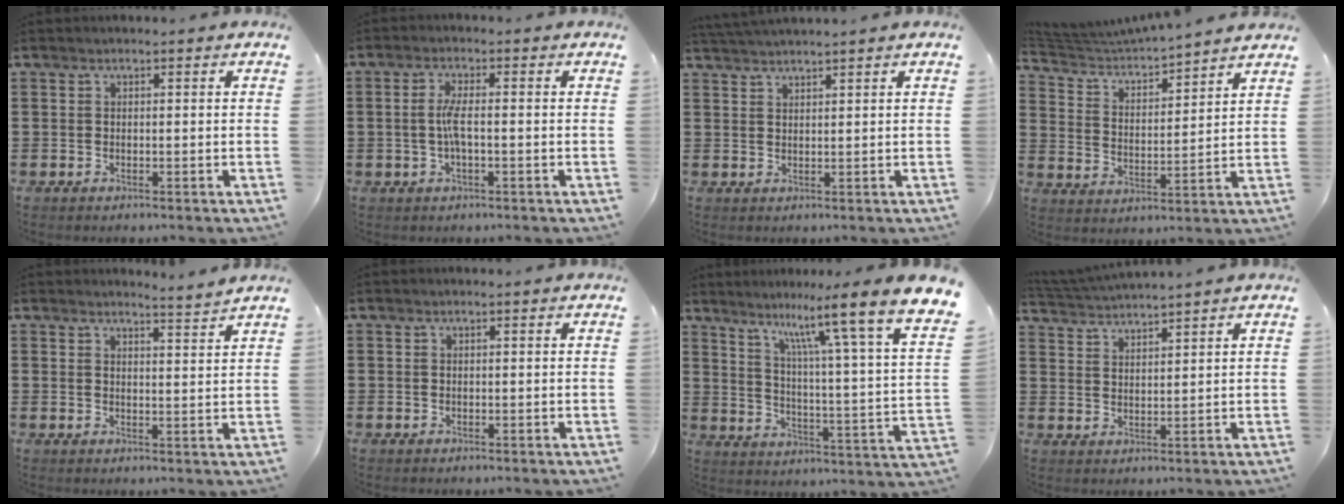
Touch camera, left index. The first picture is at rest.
{"total": 3.6, "force": [-0.4, 0.8, 3.5], "torque": [-0.073, 0.001, -0.012]}
{"total": 1.9, "force": [1.8, -0.4, 0.3], "torque": [-0.009, 0.000, 0.036]}
{"total": 4.5, "force": [4.4, 0.2, 1.1], "torque": [-0.045, -0.035, 0.069]}
{"total": 2.9, "force": [2.8, -0.6, 0.6], "torque": [-0.020, -0.011, 0.051]}
{"total": 0.0}
{"total": 9.7, "force": [7.5, -1.2, 6.1], "torque": [-0.116, -0.078, 0.105]}
{"total": 3.0, "force": [2.9, -0.6, -0.1], "torque": [-0.009, -0.011, 0.052]}